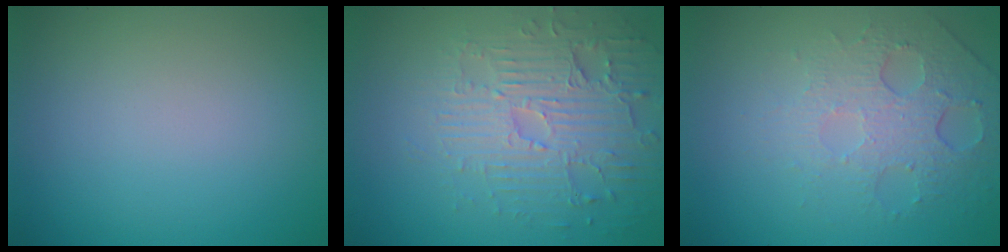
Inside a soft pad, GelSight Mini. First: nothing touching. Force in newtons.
{"total": 4.4, "press": 4.0, "slide": 1.7}
{"total": 5.0, "press": 3.3, "slide": 3.8}